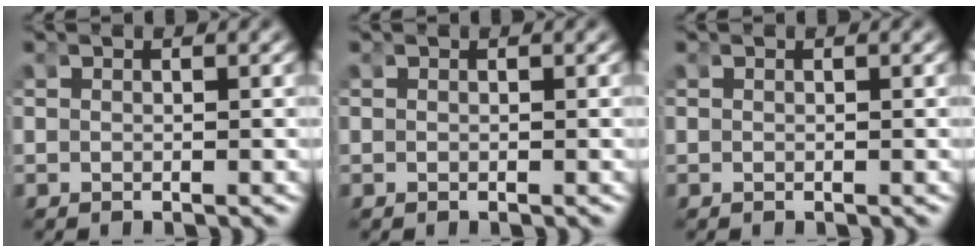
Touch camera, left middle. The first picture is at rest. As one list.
[{"total": 0.0}, {"total": 0.0}]